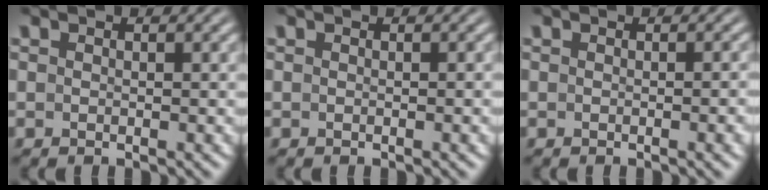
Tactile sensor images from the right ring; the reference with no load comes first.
{"total": 0.0}
{"total": 0.7, "force": [-0.3, -0.2, 0.5], "torque": [-0.008, 0.007, -0.007]}